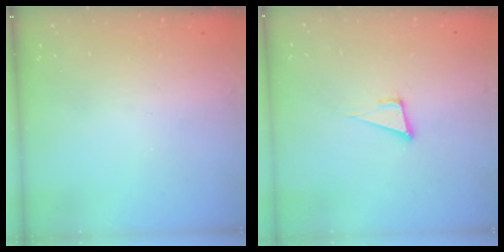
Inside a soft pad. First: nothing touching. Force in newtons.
{"total": 5.1, "press": 4.3, "slide": 2.8}